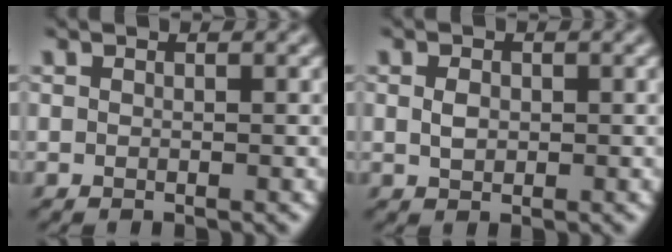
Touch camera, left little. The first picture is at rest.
{"total": 1.4, "force": [-0.1, 1.0, 0.9], "torque": [-0.022, 0.002, -0.003]}